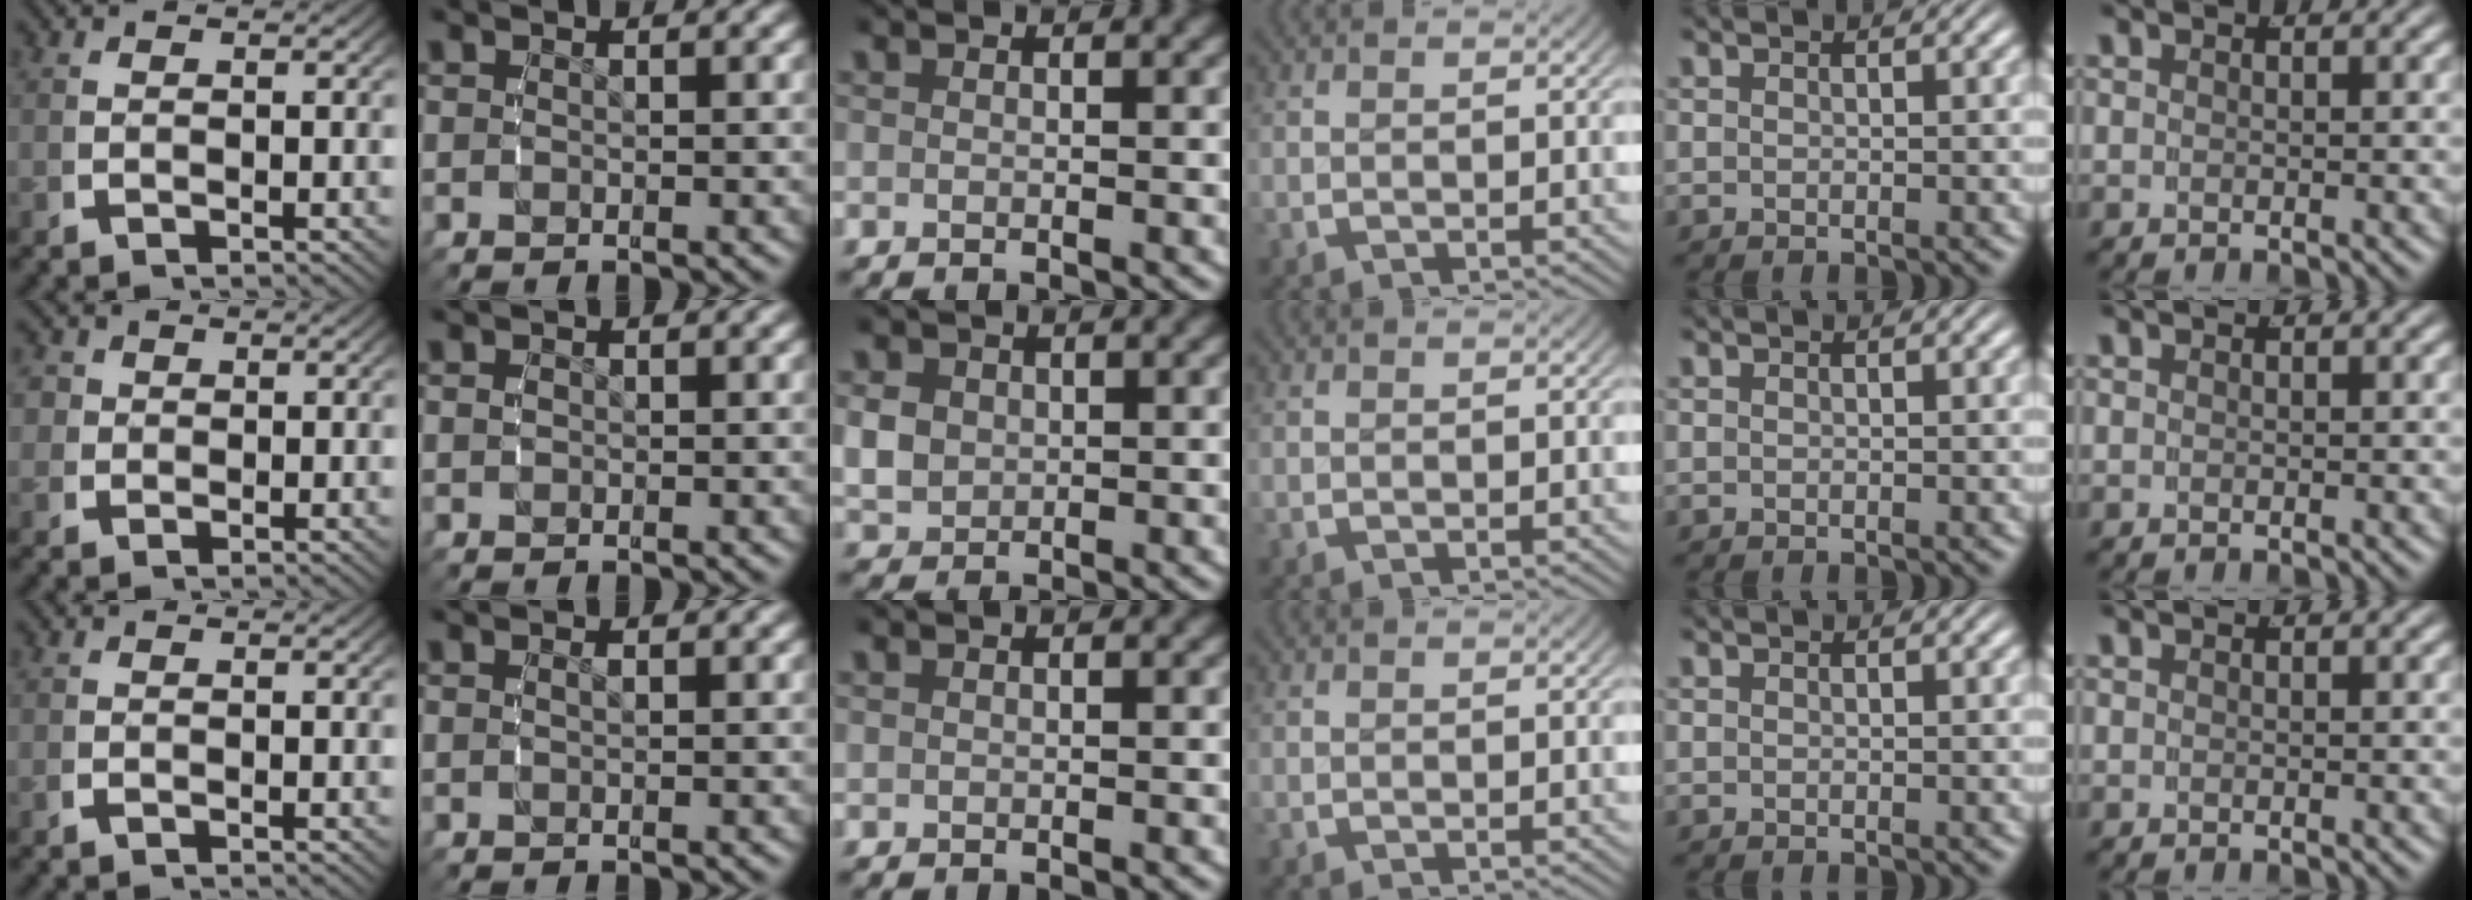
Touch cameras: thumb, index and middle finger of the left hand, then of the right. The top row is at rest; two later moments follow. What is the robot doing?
{"motion": "grasp_and_lifting", "object": "small bumper sticker"}